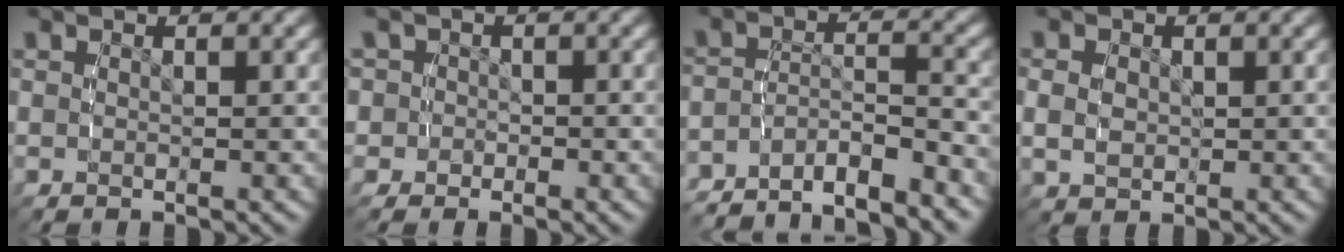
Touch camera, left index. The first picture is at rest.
{"total": 3.1, "force": [-0.7, 3.0, 0.1], "torque": [-0.015, -0.003, -0.020]}
{"total": 7.8, "force": [-7.1, 2.6, 2.1], "torque": [-0.034, -0.025, -0.110]}
{"total": 2.6, "force": [0.4, 2.1, 1.5], "torque": [-0.032, -0.009, 0.017]}